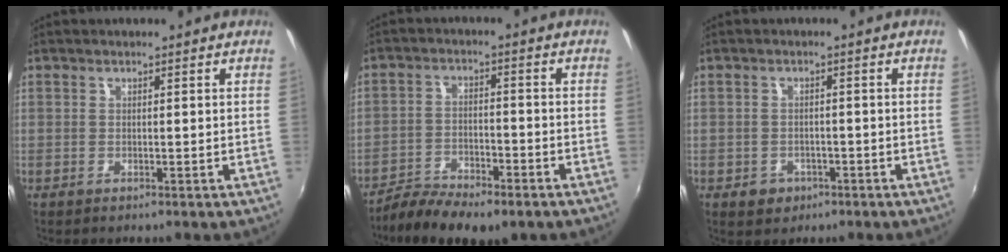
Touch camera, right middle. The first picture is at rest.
{"total": 10.3, "force": [-7.9, 3.2, 5.8], "torque": [-0.134, -0.023, -0.138]}
{"total": 3.7, "force": [-1.8, 3.0, 1.2], "torque": [-0.033, 0.002, -0.020]}